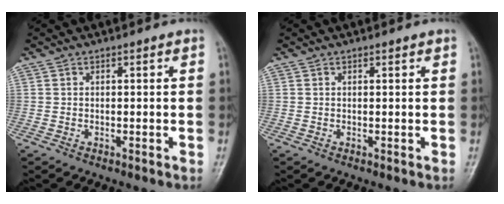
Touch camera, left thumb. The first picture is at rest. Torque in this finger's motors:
{"motor_torque": [-0.04, 0.03, -0.39, -0.30, -0.01]}